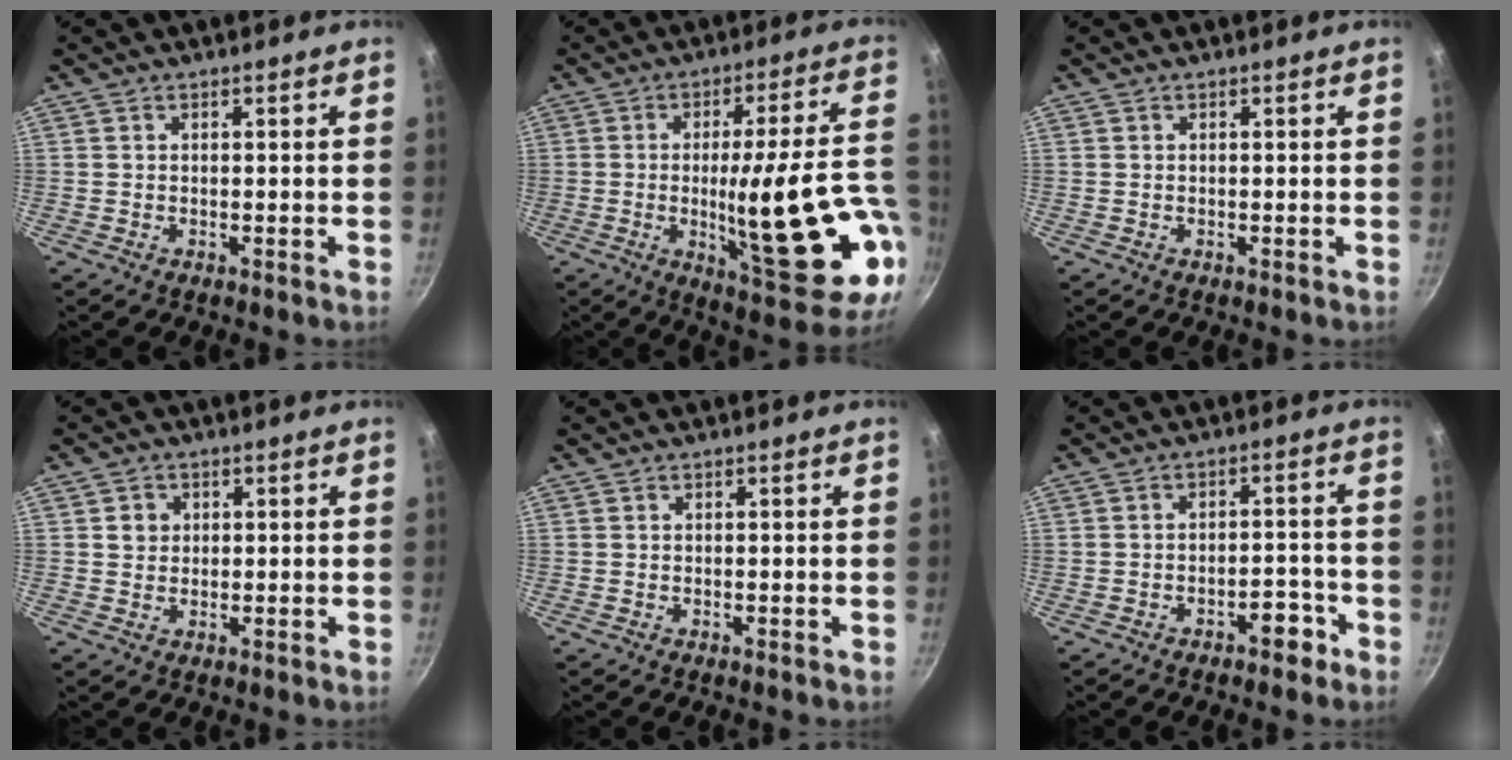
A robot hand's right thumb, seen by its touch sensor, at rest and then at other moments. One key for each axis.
{"total": 23.1, "fx": -4.6, "fy": 5.6, "fz": 22.0, "tx": -0.294, "ty": 0.008, "tz": -0.048}
{"total": 0.0}
{"total": 2.7, "fx": 0.7, "fy": 2.5, "fz": 0.8, "tx": 0.000, "ty": 0.003, "tz": 0.009}
{"total": 0.0}
{"total": 4.4, "fx": -2.8, "fy": 2.0, "fz": 2.7, "tx": -0.015, "ty": 0.033, "tz": -0.032}